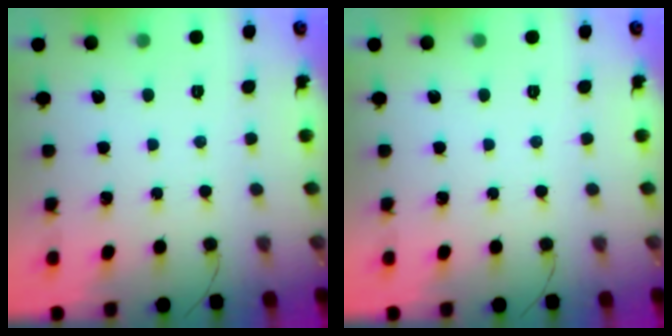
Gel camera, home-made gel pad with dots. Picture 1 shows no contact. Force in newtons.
{"total": 0.0}